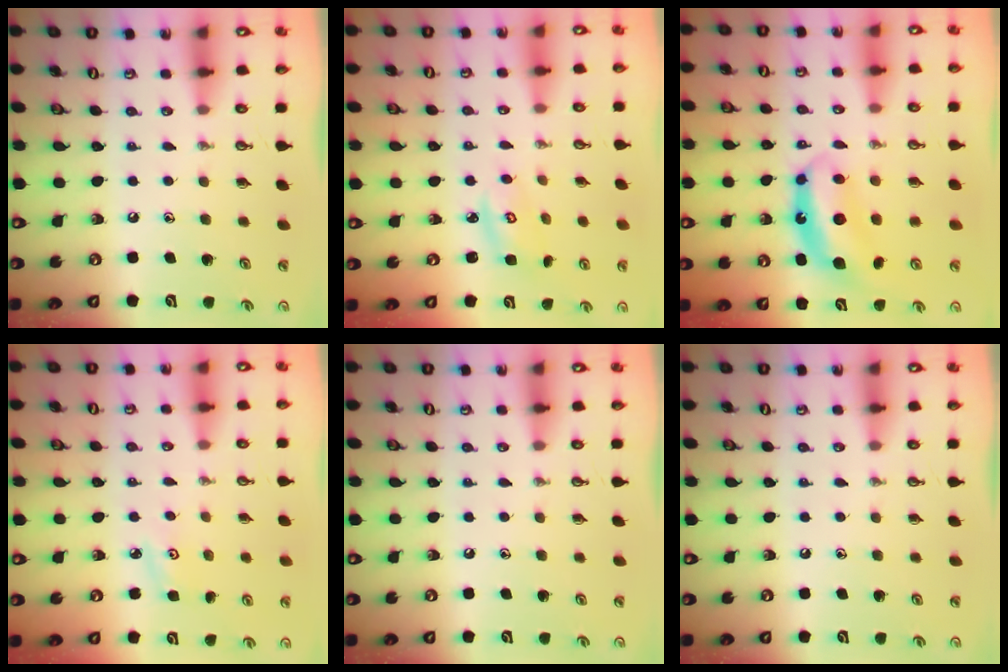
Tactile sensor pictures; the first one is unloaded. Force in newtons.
{"total": 3.3, "press": 3.2, "slide": 0.3}
{"total": 6.9, "press": 6.9, "slide": 0.4}
{"total": 3.0, "press": 2.9, "slide": 0.4}
{"total": 0.0}
{"total": 0.0}